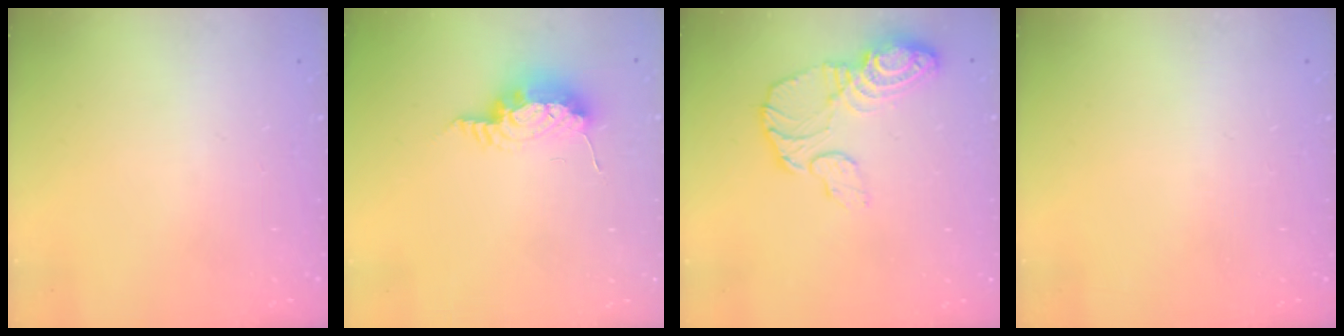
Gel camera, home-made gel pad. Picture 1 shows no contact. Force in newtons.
{"total": 15.2, "press": 10.7, "slide": 10.7}
{"total": 12.0, "press": 11.9, "slide": 1.1}
{"total": 0.0}